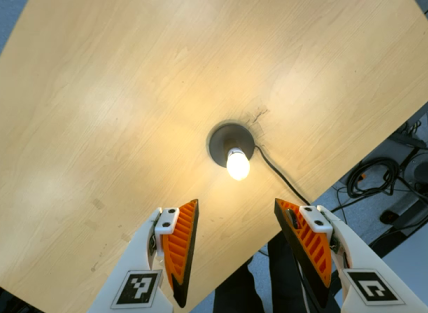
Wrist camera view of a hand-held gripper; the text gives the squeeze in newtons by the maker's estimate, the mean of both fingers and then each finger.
{"total": 0.0}